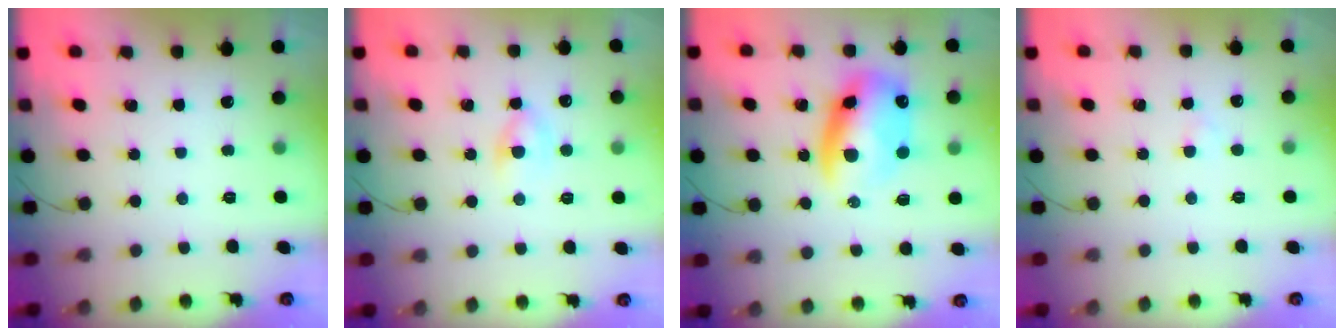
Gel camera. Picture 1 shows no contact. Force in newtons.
{"total": 3.8, "press": 3.6, "slide": 1.3}
{"total": 12.5, "press": 12.1, "slide": 3.3}
{"total": 1.2, "press": 1.0, "slide": 0.6}